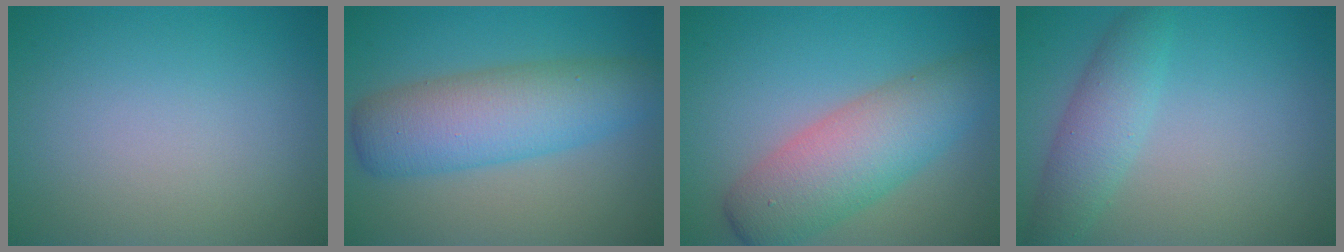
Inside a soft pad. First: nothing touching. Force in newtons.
{"total": 7.2, "press": 7.2, "slide": 0.1}
{"total": 6.9, "press": 6.9, "slide": 0.3}
{"total": 3.5, "press": 3.5, "slide": 0.1}